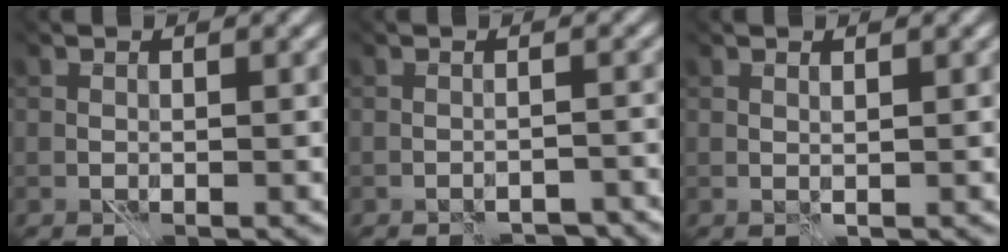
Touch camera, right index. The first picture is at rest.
{"total": 3.1, "force": [-3.1, -0.2, 0.1], "torque": [0.012, 0.010, -0.030]}
{"total": 0.7, "force": [0.5, -0.4, 0.1], "torque": [-0.002, 0.001, 0.014]}